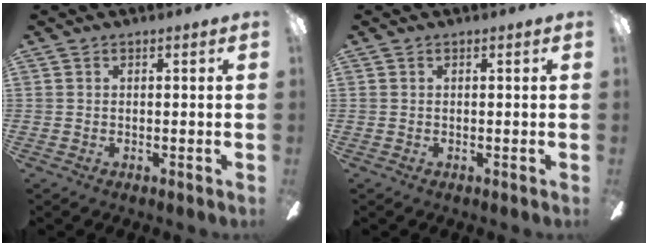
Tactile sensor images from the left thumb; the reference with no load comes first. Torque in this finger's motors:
{"motor_torque": [0.00, 0.00, 0.00, 0.00, 0.00]}